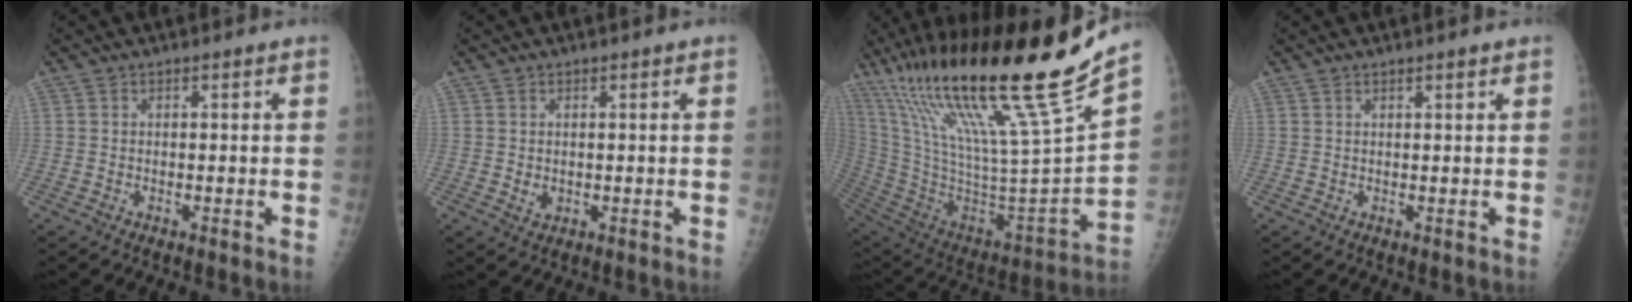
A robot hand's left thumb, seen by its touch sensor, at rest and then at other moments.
{"total": 1.8, "force": [0.1, 1.5, 0.9], "torque": [-0.011, -0.003, 0.008]}
{"total": 36.0, "force": [23.9, 4.0, 26.7], "torque": [-0.465, -0.089, 0.418]}
{"total": 1.0, "force": [0.8, 0.2, 0.6], "torque": [-0.008, -0.004, 0.013]}